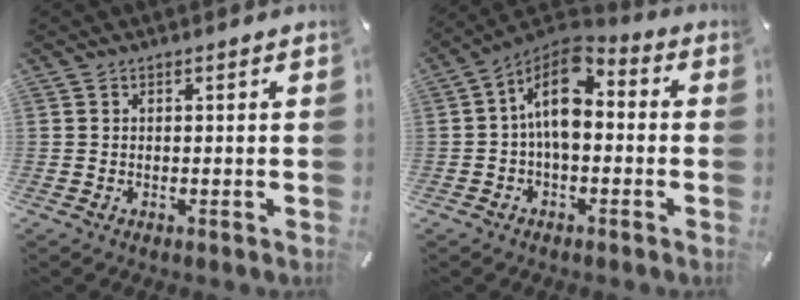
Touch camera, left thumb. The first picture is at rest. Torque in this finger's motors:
{"motor_torque": [-0.48, 1.98, 1.19, -0.83, 0.36]}